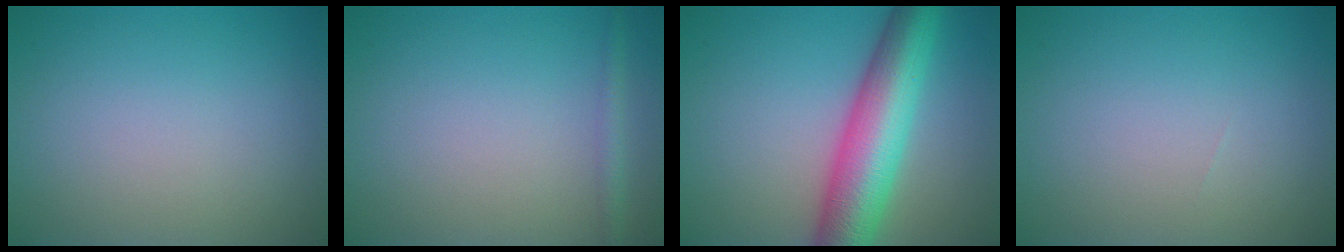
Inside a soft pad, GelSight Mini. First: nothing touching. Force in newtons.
{"total": 1.3, "press": 1.3, "slide": 0.1}
{"total": 9.3, "press": 9.3, "slide": 0.3}
{"total": 0.0}